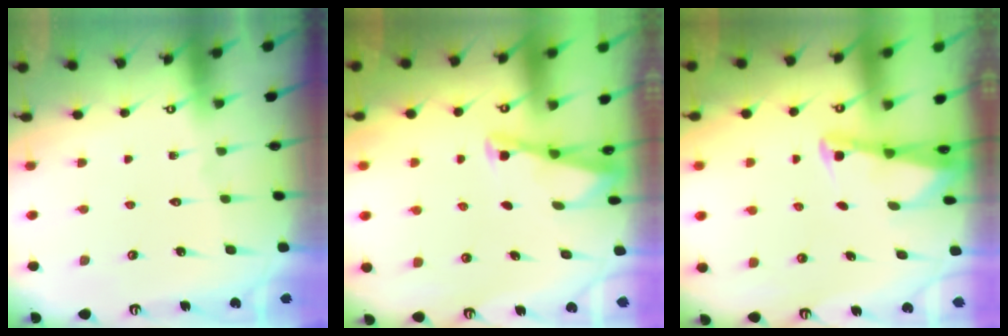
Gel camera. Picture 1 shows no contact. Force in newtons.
{"total": 2.7, "press": 2.7, "slide": 0.2}
{"total": 2.3, "press": 2.3, "slide": 0.3}